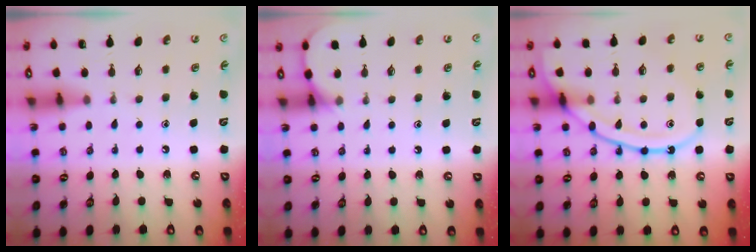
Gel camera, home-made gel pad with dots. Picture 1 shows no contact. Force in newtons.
{"total": 6.1, "press": 6.1, "slide": 0.4}
{"total": 15.6, "press": 15.6, "slide": 1.3}